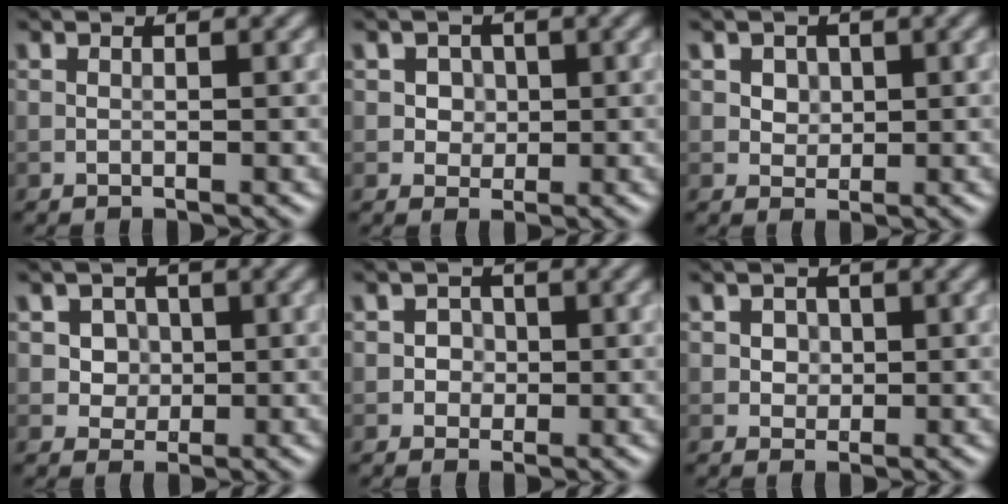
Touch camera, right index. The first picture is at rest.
{"total": 2.4, "force": [0.6, 2.1, 1.0], "torque": [-0.008, 0.002, 0.013]}
{"total": 2.2, "force": [0.9, 1.8, 1.0], "torque": [-0.022, 0.000, 0.023]}
{"total": 3.1, "force": [0.8, 2.7, 1.3], "torque": [-0.015, 0.000, 0.013]}
{"total": 1.6, "force": [-0.1, 1.5, 0.4], "torque": [0.014, 0.001, -0.005]}
{"total": 1.8, "force": [0.5, 1.6, 0.8], "torque": [-0.006, 0.002, 0.010]}